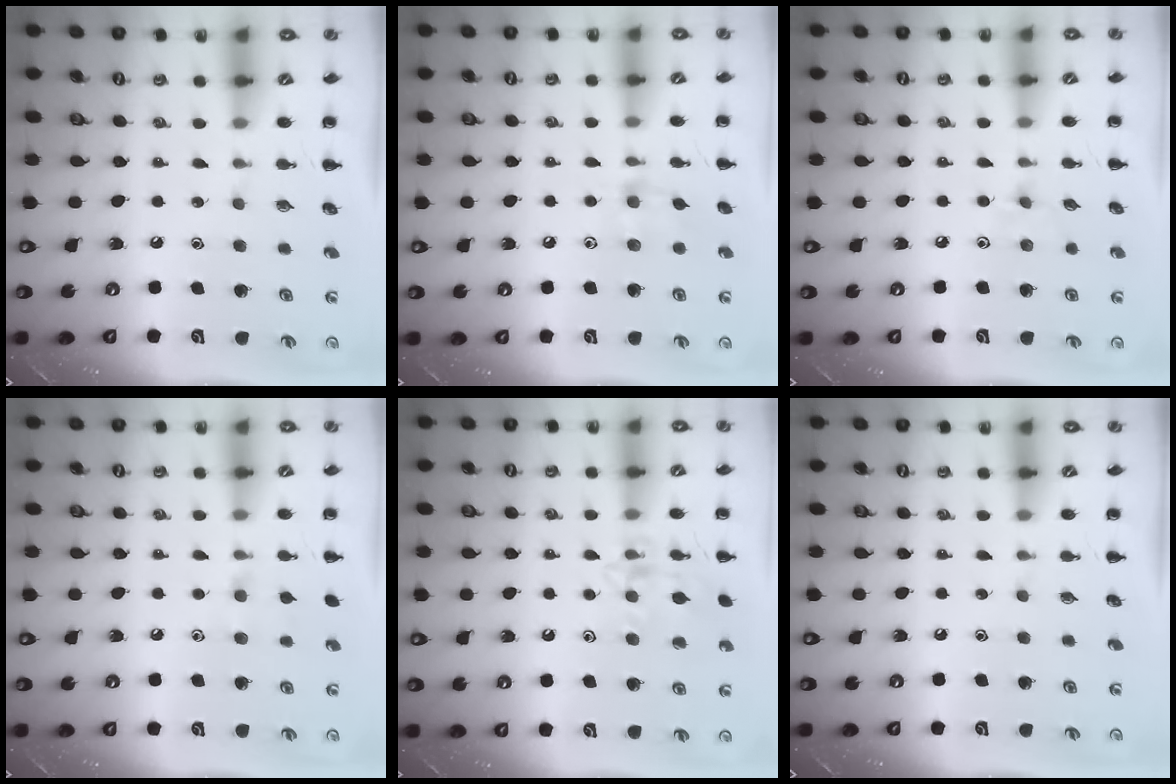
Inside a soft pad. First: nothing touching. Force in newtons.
{"total": 4.3, "press": 4.2, "slide": 1.2}
{"total": 4.0, "press": 3.7, "slide": 1.4}
{"total": 5.8, "press": 5.4, "slide": 2.2}
{"total": 12.8, "press": 12.8, "slide": 0.6}
{"total": 0.0}